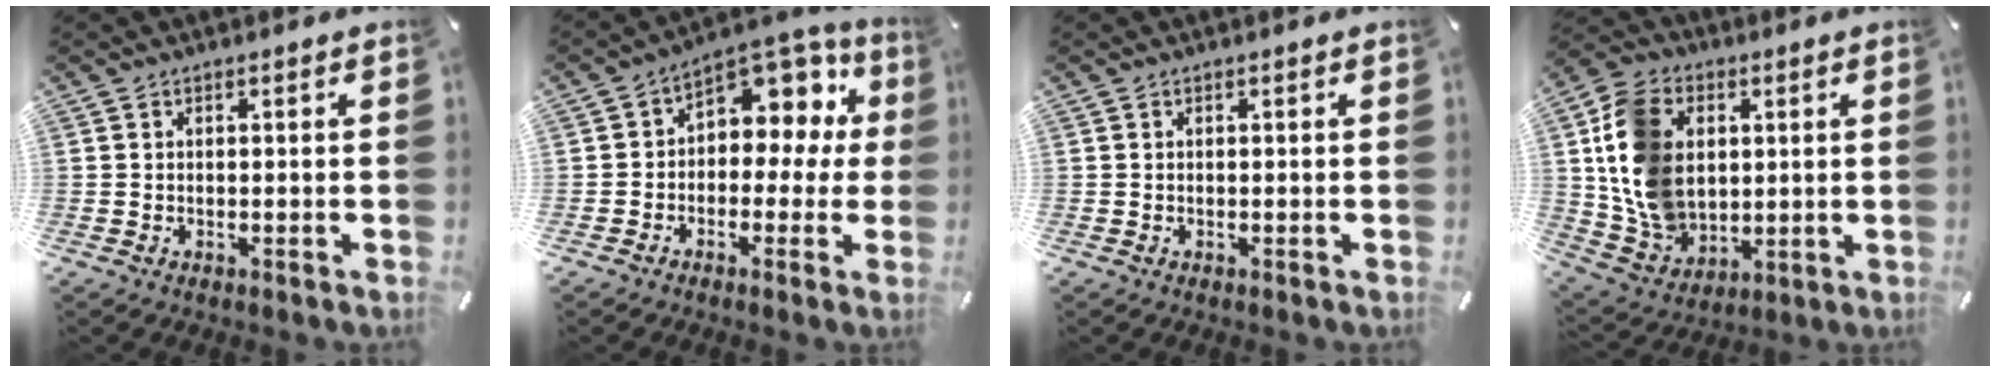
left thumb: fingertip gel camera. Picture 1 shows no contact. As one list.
[{"total": 8.6, "force": [2.7, 6.2, 5.2], "torque": [-0.073, -0.026, 0.049]}, {"total": 0.0}, {"total": 15.1, "force": [2.4, 12.4, 8.2], "torque": [-0.193, 0.009, 0.050]}]